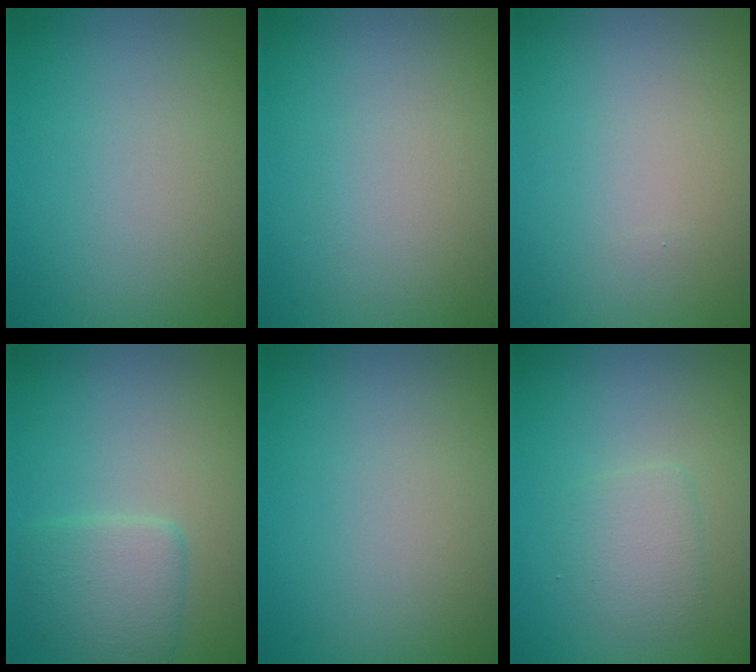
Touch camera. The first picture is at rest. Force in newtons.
{"total": 0.0}
{"total": 0.0}
{"total": 2.8, "press": 2.8, "slide": 0.1}
{"total": 0.0}
{"total": 1.9, "press": 1.9, "slide": 0.1}